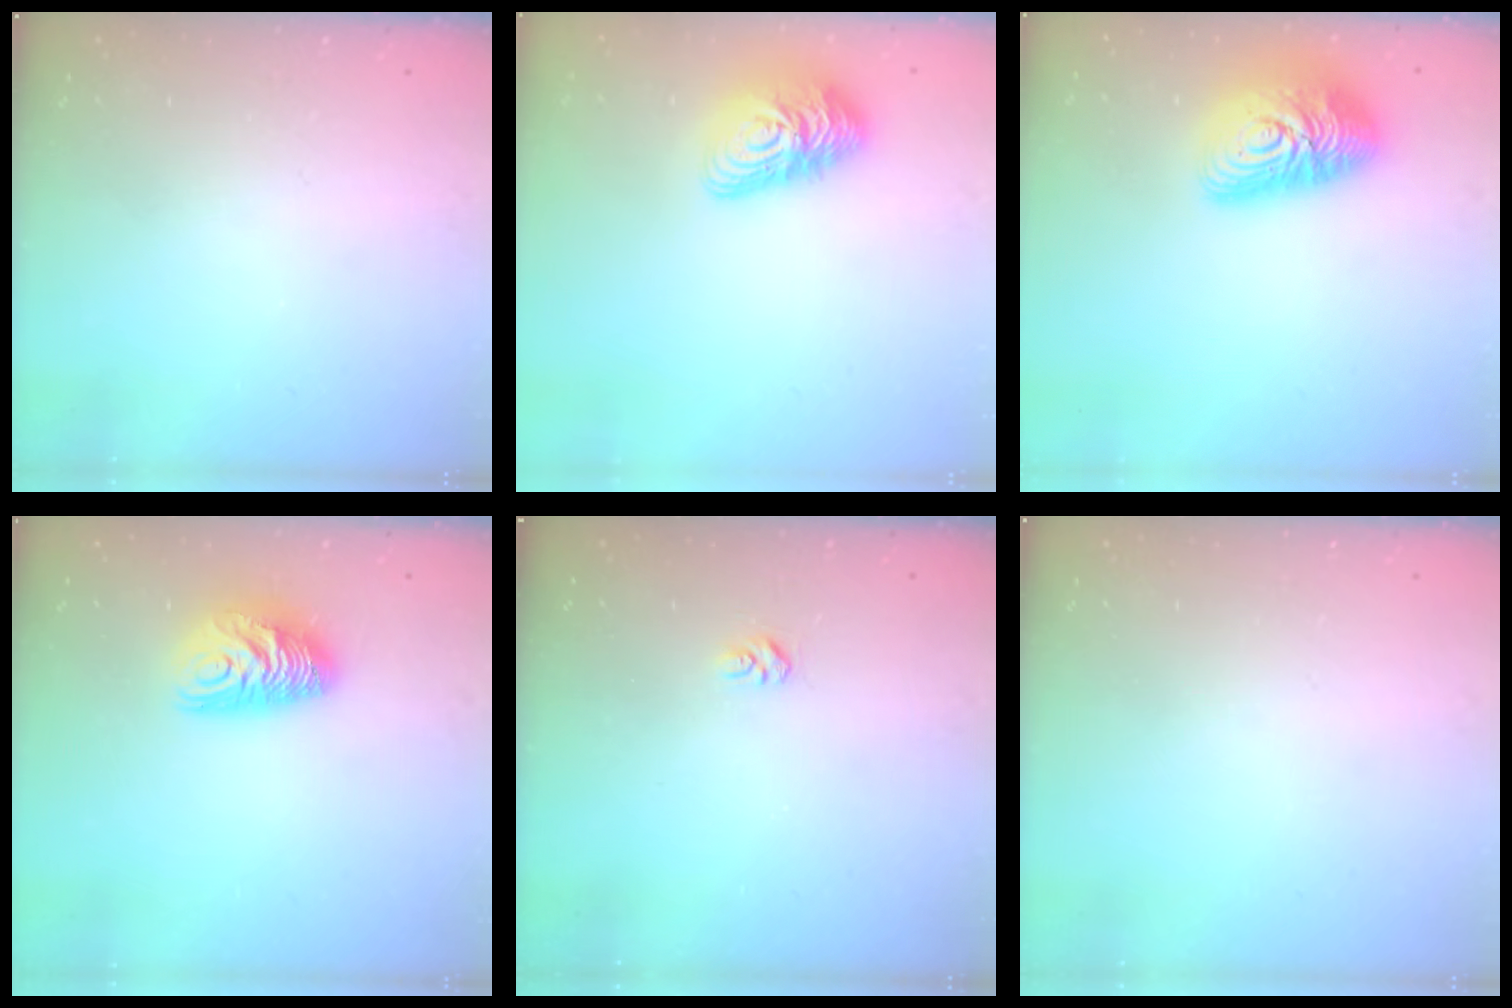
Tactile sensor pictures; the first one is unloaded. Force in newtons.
{"total": 13.8, "press": 13.8, "slide": 0.9}
{"total": 15.9, "press": 15.9, "slide": 1.0}
{"total": 9.9, "press": 9.9, "slide": 0.2}
{"total": 3.9, "press": 3.9, "slide": 0.3}
{"total": 0.0}